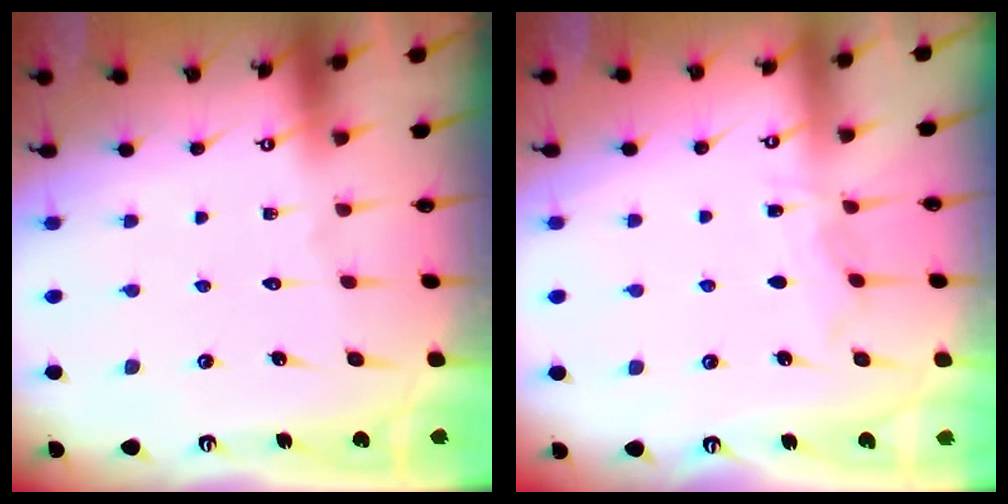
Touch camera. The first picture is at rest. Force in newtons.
{"total": 4.8, "press": 4.8, "slide": 0.1}